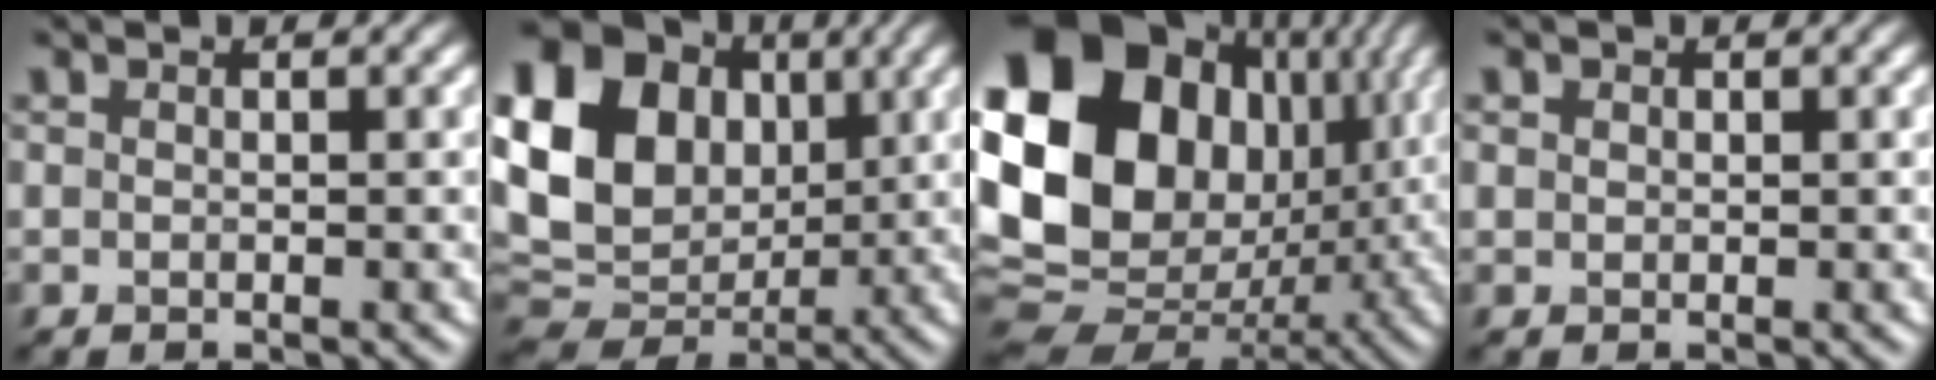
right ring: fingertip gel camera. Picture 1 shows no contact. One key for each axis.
{"total": 19.8, "fx": 4.3, "fy": 16.3, "fz": 10.4, "tx": -0.236, "ty": 0.036, "tz": 0.060}
{"total": 22.0, "fx": 4.2, "fy": 17.4, "fz": 12.7, "tx": -0.257, "ty": 0.009, "tz": 0.075}
{"total": 0.6, "fx": 0.3, "fy": 0.6, "fz": 0.1, "tx": 0.001, "ty": -0.002, "tz": 0.003}